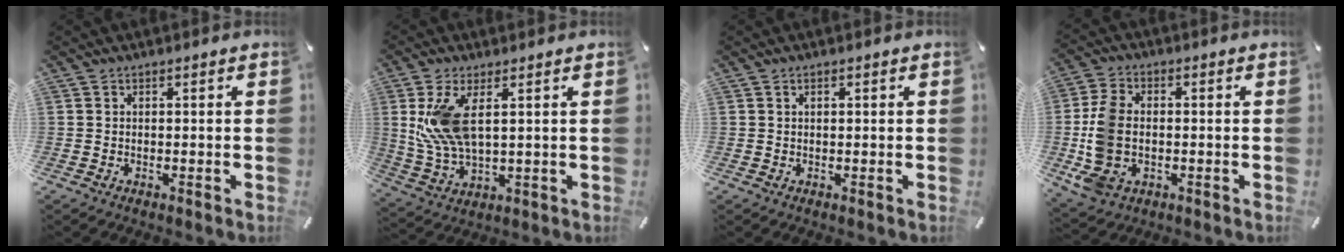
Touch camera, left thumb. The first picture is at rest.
{"total": 11.1, "force": [3.1, 5.3, 9.2], "torque": [-0.215, -0.008, 0.053]}
{"total": 0.7, "force": [0.3, 0.3, 0.5], "torque": [-0.010, 0.002, 0.005]}
{"total": 11.5, "force": [-1.2, 8.5, 7.7], "torque": [-0.192, 0.009, -0.020]}